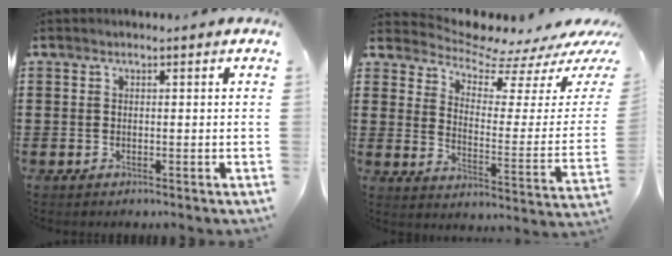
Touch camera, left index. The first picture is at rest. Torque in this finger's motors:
{"motor_torque": [-0.88, -0.74, 0.19, -0.01]}